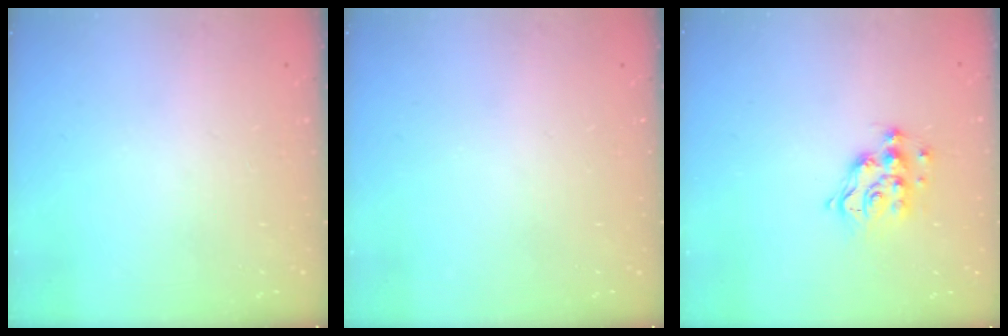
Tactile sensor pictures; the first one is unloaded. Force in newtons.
{"total": 0.0}
{"total": 10.2, "press": 10.2, "slide": 0.8}